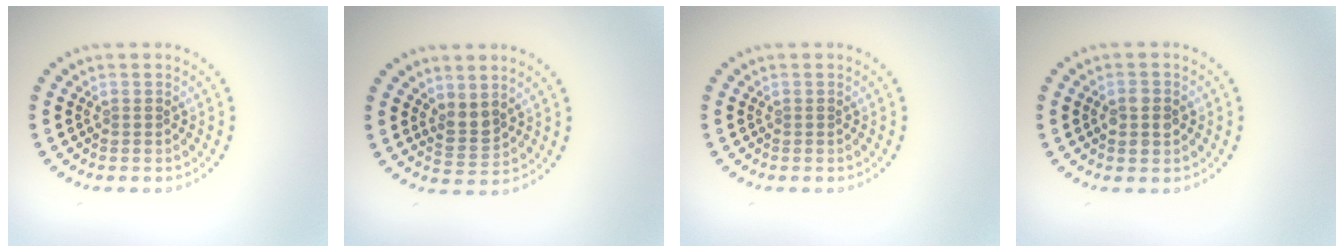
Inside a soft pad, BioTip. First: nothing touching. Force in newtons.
{"total": 2.0, "press": 1.8, "slide": 1.0}
{"total": 0.0}
{"total": 2.1, "press": 2.1, "slide": 0.4}